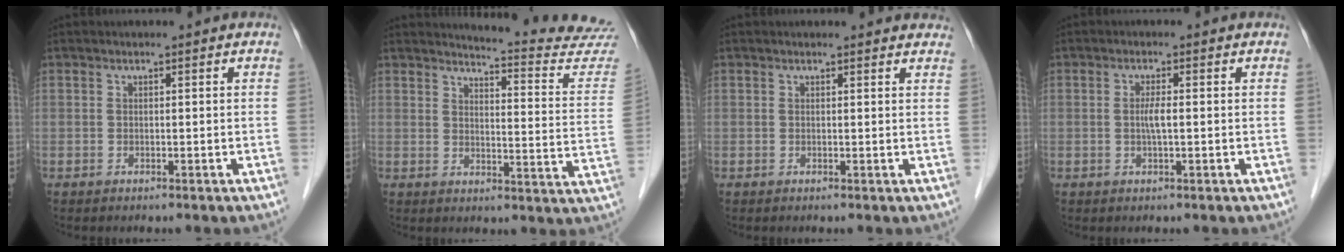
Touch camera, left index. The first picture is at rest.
{"total": 17.2, "force": [17.0, -0.5, 2.4], "torque": [-0.021, -0.133, 0.172]}
{"total": 5.9, "force": [5.6, 1.2, 1.5], "torque": [-0.007, 0.003, 0.042]}
{"total": 2.0, "force": [-0.2, 0.1, 2.0], "torque": [-0.040, -0.003, -0.005]}